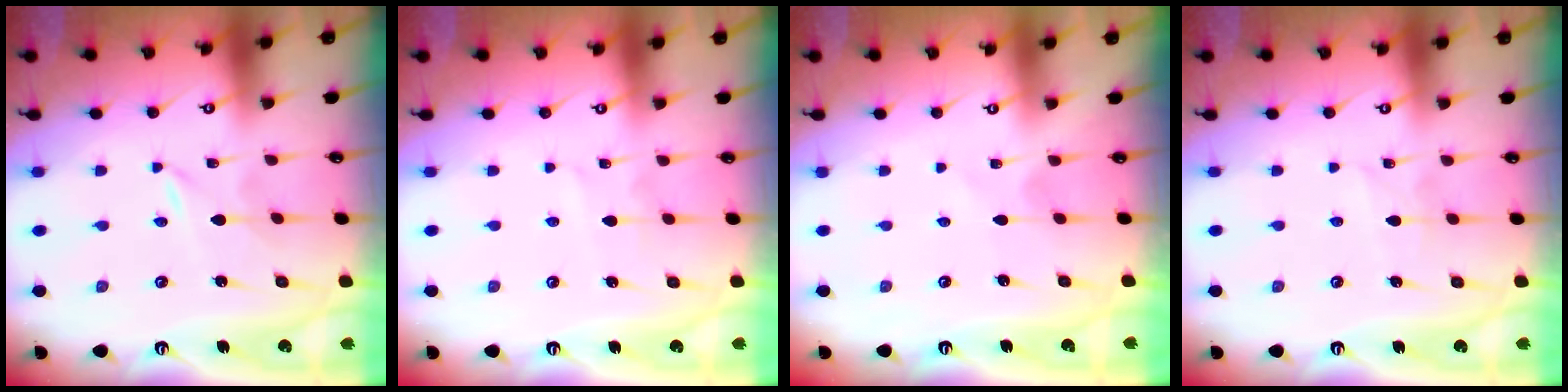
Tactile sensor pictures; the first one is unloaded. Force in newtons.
{"total": 2.7, "press": 2.7, "slide": 0.3}
{"total": 1.3, "press": 1.3, "slide": 0.1}
{"total": 2.0, "press": 2.0, "slide": 0.2}